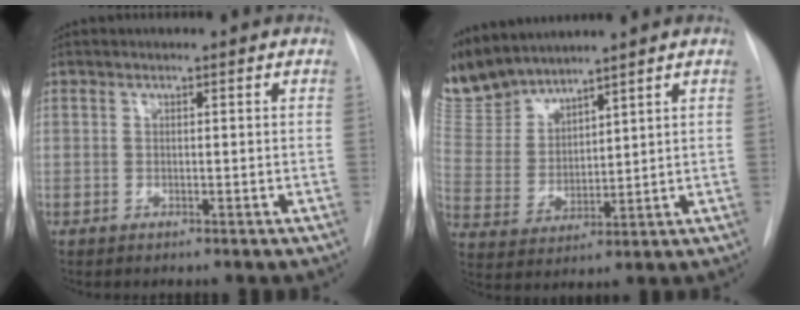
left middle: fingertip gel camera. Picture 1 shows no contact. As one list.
[{"total": 10.3, "force": [10.0, 1.7, 1.8], "torque": [-0.057, 0.004, 0.225]}]